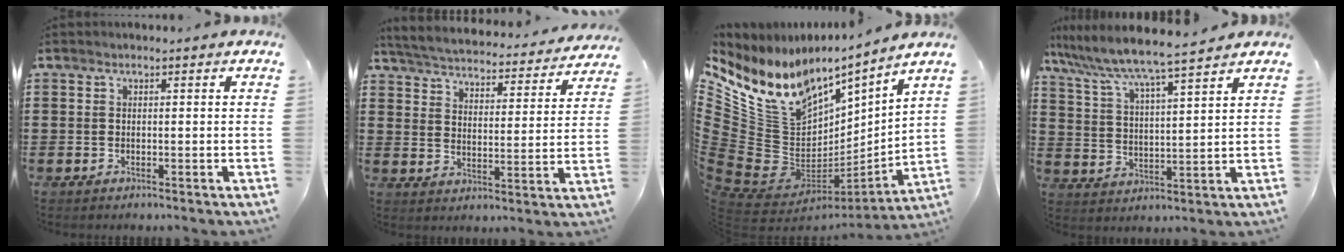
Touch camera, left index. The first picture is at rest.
{"total": 4.2, "force": [4.1, -0.1, 0.4], "torque": [-0.032, -0.034, 0.065]}
{"total": 13.0, "force": [5.7, 9.6, 6.7], "torque": [-0.169, -0.061, 0.097]}
{"total": 6.5, "force": [6.0, -0.5, 2.5], "torque": [-0.075, -0.042, 0.098]}